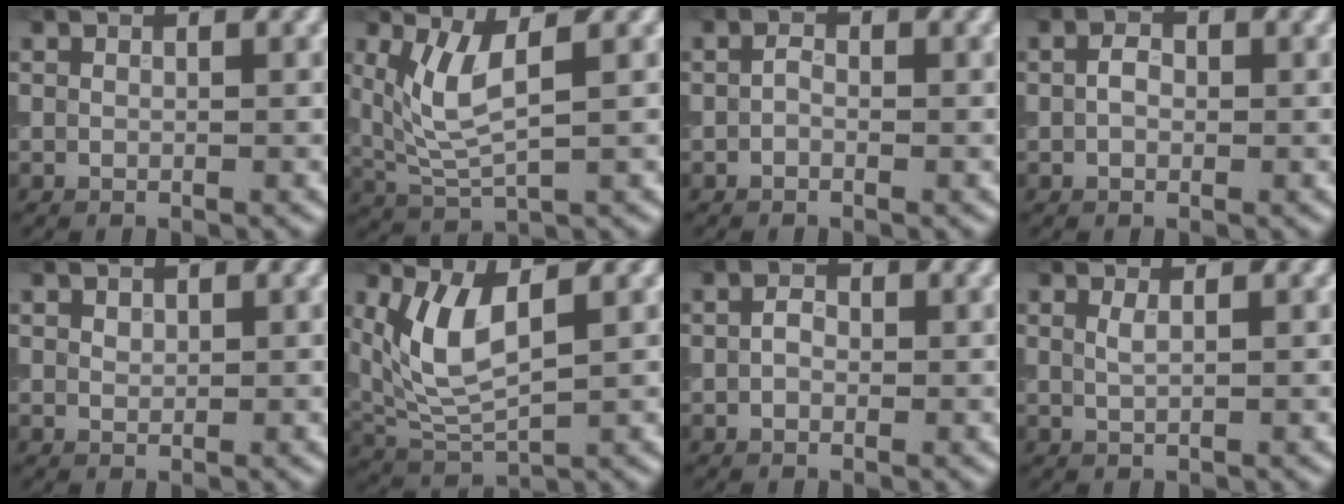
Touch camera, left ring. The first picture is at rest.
{"total": 4.7, "force": [1.3, 1.7, 4.2], "torque": [-0.103, 0.001, 0.040]}
{"total": 0.9, "force": [-0.6, 0.3, 0.6], "torque": [-0.011, 0.006, -0.008]}
{"total": 1.6, "force": [-0.3, 1.0, 1.2], "torque": [-0.023, 0.007, -0.003]}
{"total": 0.7, "force": [0.4, 0.4, 0.4], "torque": [-0.007, 0.006, 0.012]}
{"total": 6.3, "force": [1.7, 2.8, 5.4], "torque": [-0.127, 0.002, 0.045]}
{"total": 1.3, "force": [-0.4, 0.8, 1.0], "torque": [-0.018, 0.006, -0.005]}
{"total": 0.9, "force": [0.3, 0.2, 0.8], "torque": [-0.018, 0.005, 0.013]}